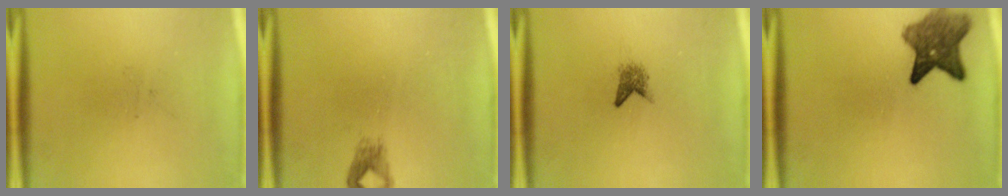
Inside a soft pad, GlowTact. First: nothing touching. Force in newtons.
{"total": 1.5}
{"total": 1.8}
{"total": 6.6}